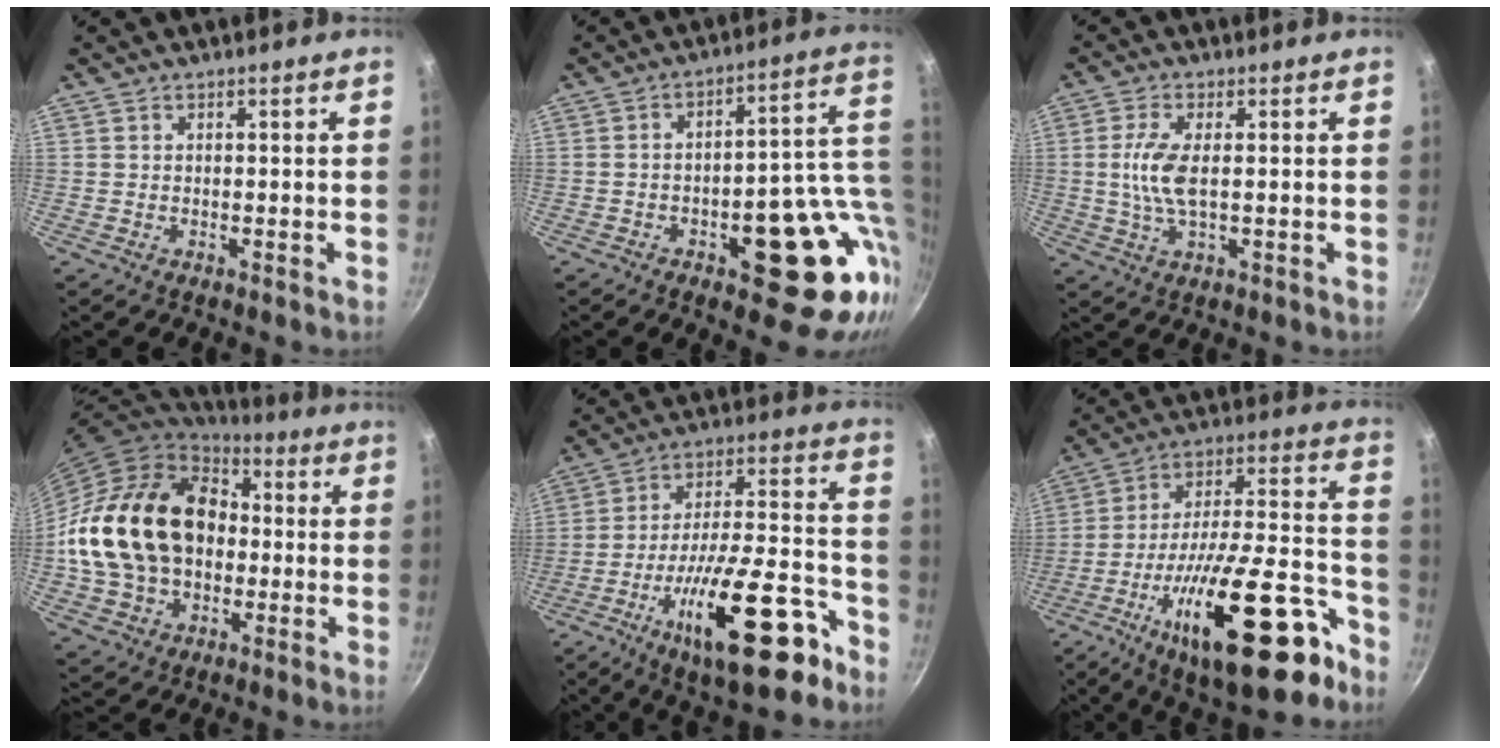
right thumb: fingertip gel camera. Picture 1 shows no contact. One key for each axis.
{"total": 21.7, "fx": -5.2, "fy": 9.8, "fz": 18.6, "tx": -0.172, "ty": 0.020, "tz": -0.059}
{"total": 6.9, "fx": 0.4, "fy": 2.7, "fz": 6.3, "tx": -0.142, "ty": 0.001, "tz": 0.005}
{"total": 23.6, "fx": -0.2, "fy": 17.8, "fz": 15.6, "tx": -0.263, "ty": 0.045, "tz": 0.003}
{"total": 22.5, "fx": -11.9, "fy": 7.7, "fz": 17.5, "tx": -0.241, "ty": 0.067, "tz": -0.185}
{"total": 28.3, "fx": -14.5, "fy": 10.3, "fz": 22.0, "tx": -0.299, "ty": 0.075, "tz": -0.228}